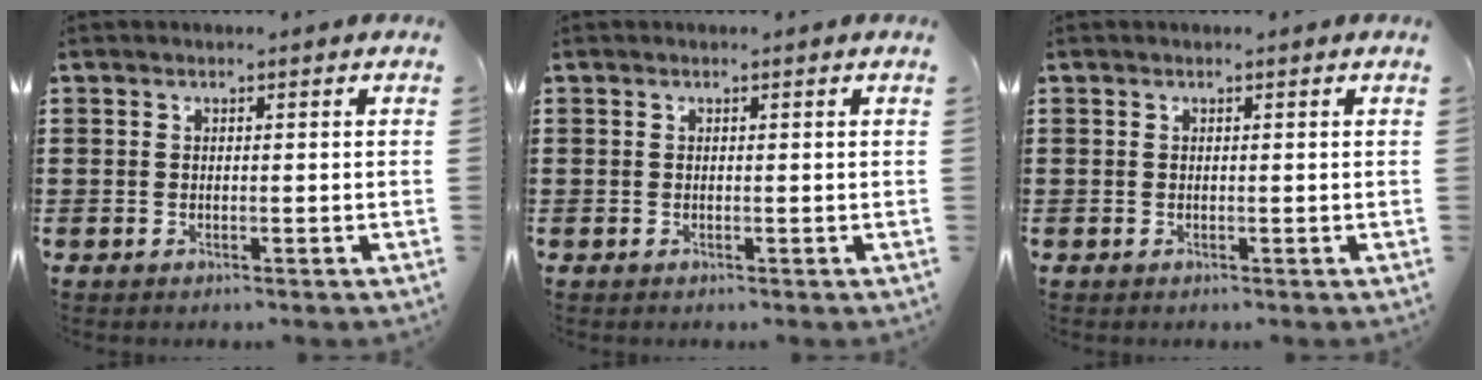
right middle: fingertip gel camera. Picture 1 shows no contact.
{"total": 0.0}
{"total": 0.0}